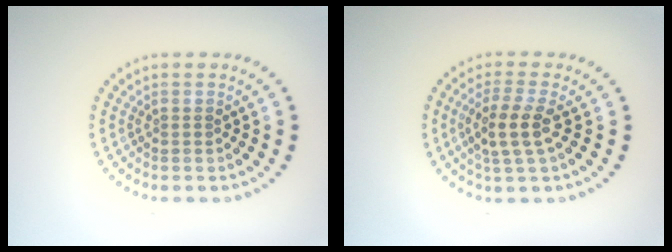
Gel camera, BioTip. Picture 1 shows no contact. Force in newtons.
{"total": 3.2, "press": 2.9, "slide": 1.3}